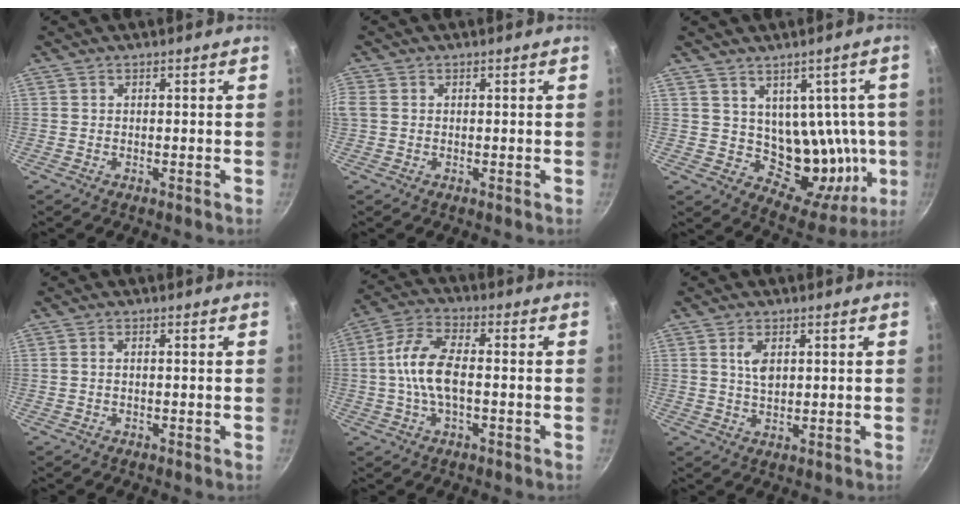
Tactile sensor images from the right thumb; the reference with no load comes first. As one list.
[{"total": 2.3, "force": [0.2, 1.8, 1.5], "torque": [-0.035, 0.003, 0.004]}, {"total": 15.3, "force": [2.1, 11.2, 10.3], "torque": [-0.072, -0.038, 0.050]}, {"total": 0.7, "force": [-0.2, 0.3, 0.6], "torque": [-0.023, 0.009, -0.005]}, {"total": 9.7, "force": [-1.0, 4.8, 8.4], "torque": [-0.163, 0.029, -0.030]}, {"total": 3.7, "force": [1.1, 2.0, 3.0], "torque": [-0.047, -0.007, 0.021]}]